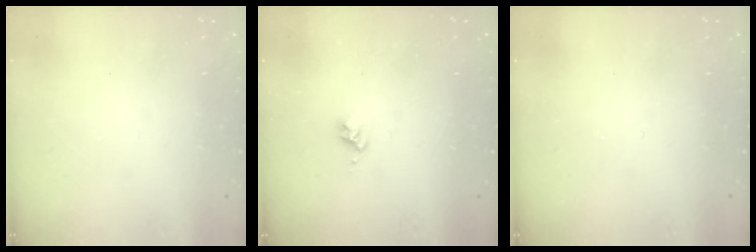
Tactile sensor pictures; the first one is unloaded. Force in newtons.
{"total": 2.7, "press": 2.6, "slide": 0.4}
{"total": 0.0}